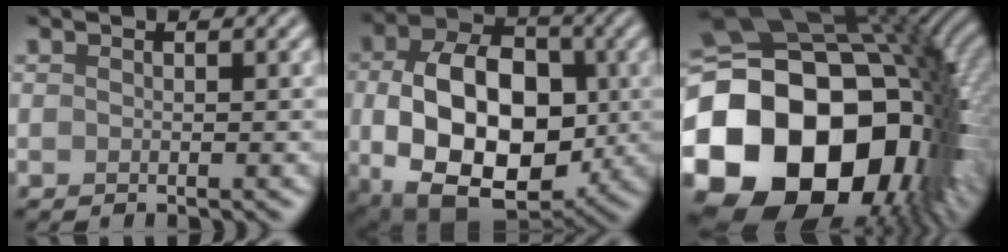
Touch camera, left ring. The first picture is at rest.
{"total": 13.3, "force": [-1.1, 8.6, 10.1], "torque": [-0.177, -0.011, -0.015]}
{"total": 24.8, "force": [-6.5, 19.3, 14.1], "torque": [-0.247, -0.043, -0.137]}